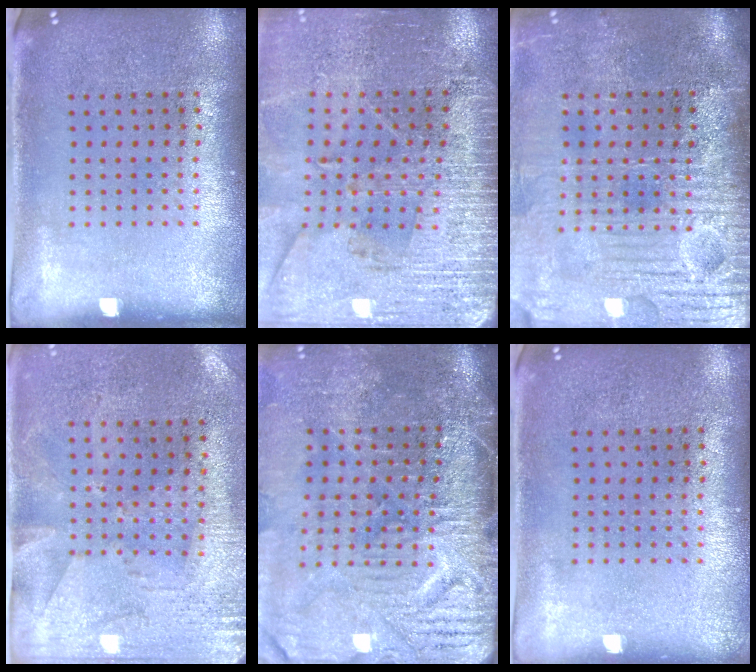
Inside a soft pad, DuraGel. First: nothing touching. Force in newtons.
{"total": 3.0, "press": 3.0, "slide": 0.2}
{"total": 4.6, "press": 4.0, "slide": 2.2}
{"total": 2.8, "press": 2.2, "slide": 1.6}
{"total": 4.8, "press": 3.9, "slide": 2.7}
{"total": 0.0}